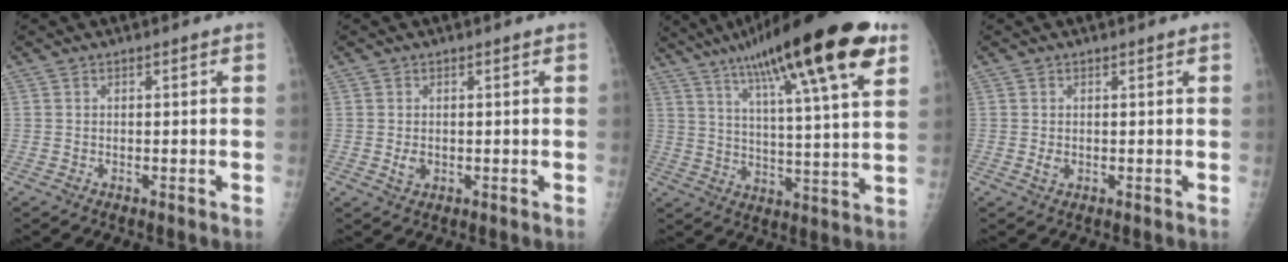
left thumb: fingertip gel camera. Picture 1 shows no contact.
{"total": 1.9, "force": [-0.1, 1.5, 1.2], "torque": [-0.017, -0.002, 0.004]}
{"total": 24.7, "force": [14.1, 4.2, 19.9], "torque": [-0.307, -0.024, 0.217]}
{"total": 1.3, "force": [0.1, 1.0, 0.8], "torque": [-0.011, -0.001, 0.004]}